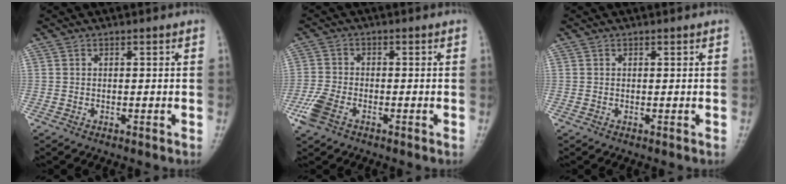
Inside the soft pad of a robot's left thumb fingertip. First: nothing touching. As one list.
[{"total": 5.4, "force": [-3.0, 3.0, 3.4], "torque": [-0.086, 0.008, -0.061]}, {"total": 0.0}]